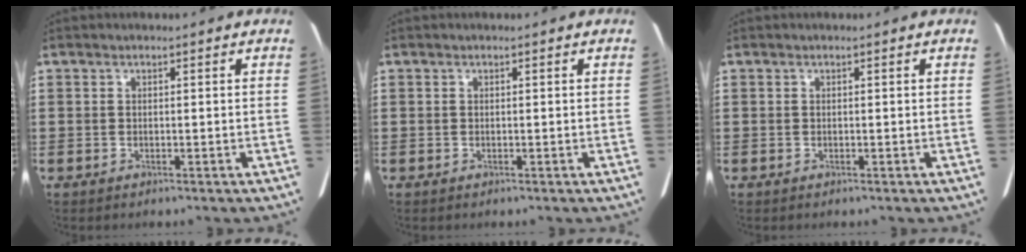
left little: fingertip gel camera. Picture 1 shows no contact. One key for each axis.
{"total": 0.0}
{"total": 0.0}